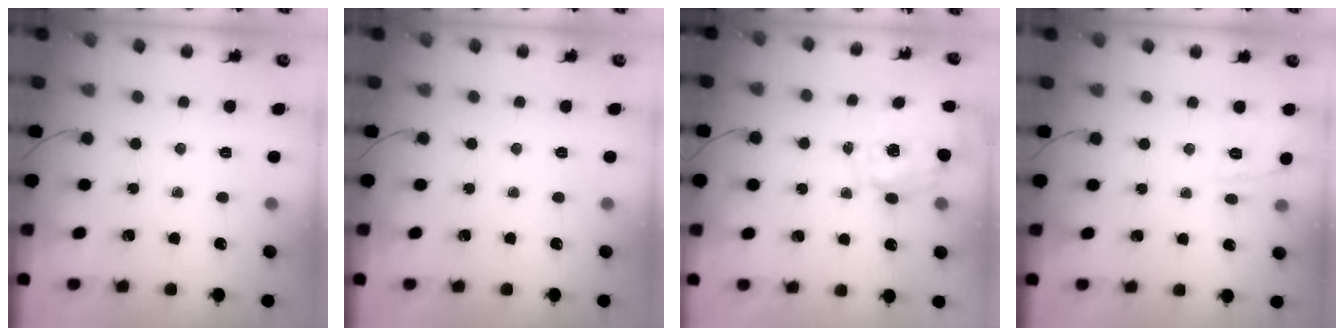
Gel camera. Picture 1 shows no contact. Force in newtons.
{"total": 0.0}
{"total": 2.8, "press": 2.7, "slide": 0.9}
{"total": 9.2, "press": 9.1, "slide": 1.7}